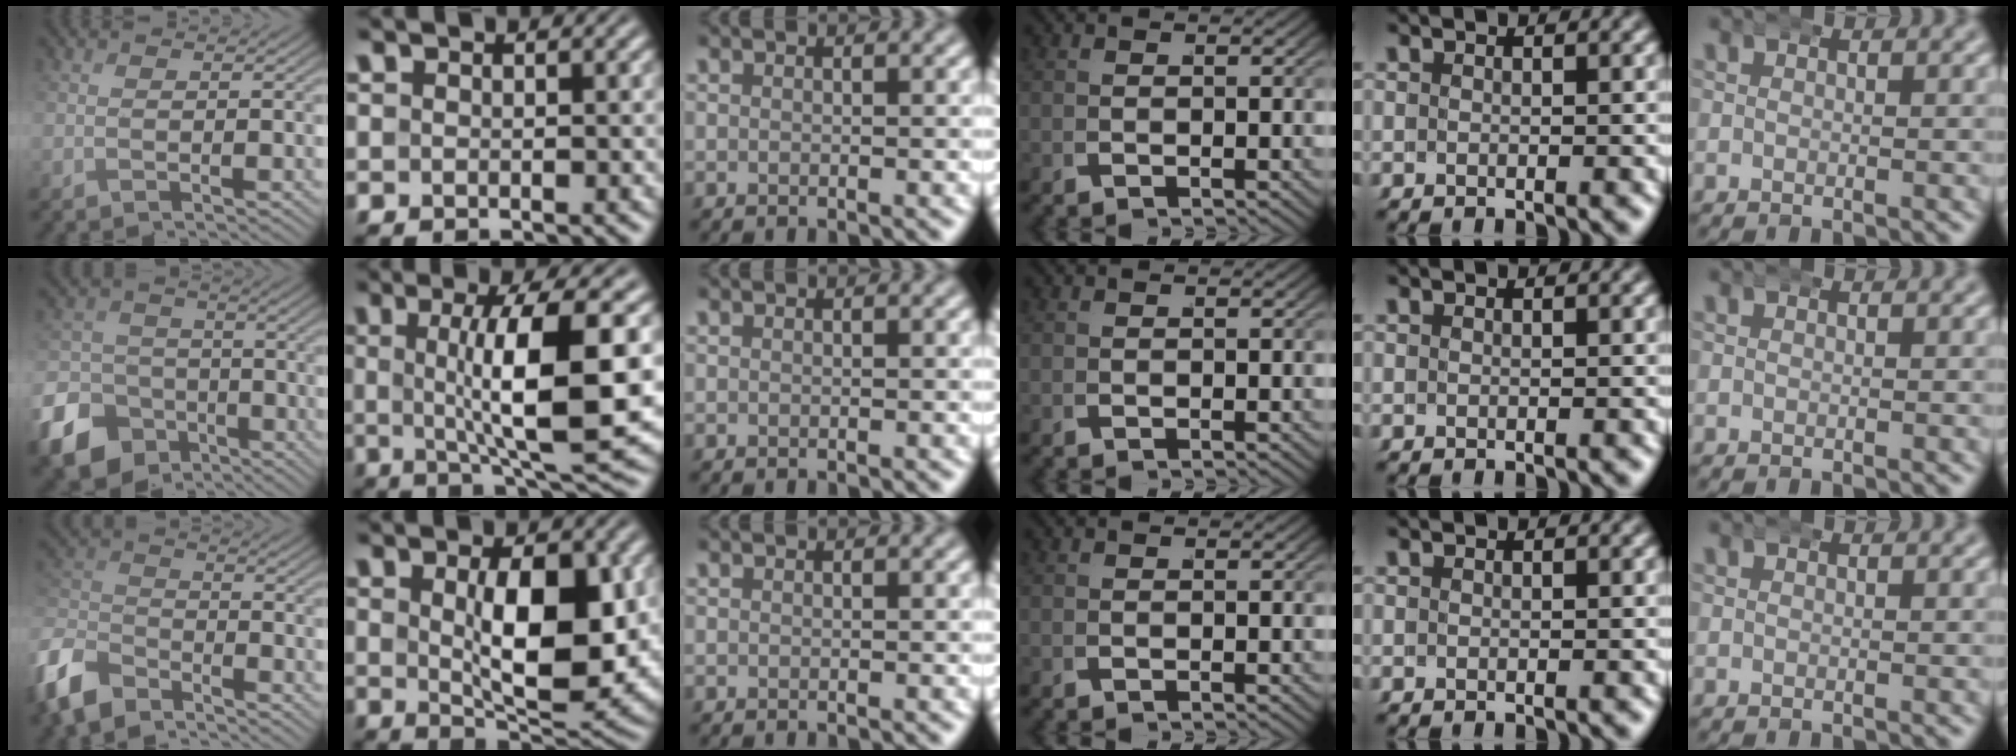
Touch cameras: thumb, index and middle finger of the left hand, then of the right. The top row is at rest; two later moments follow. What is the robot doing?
{"motion": "wrap", "object": "bandana"}